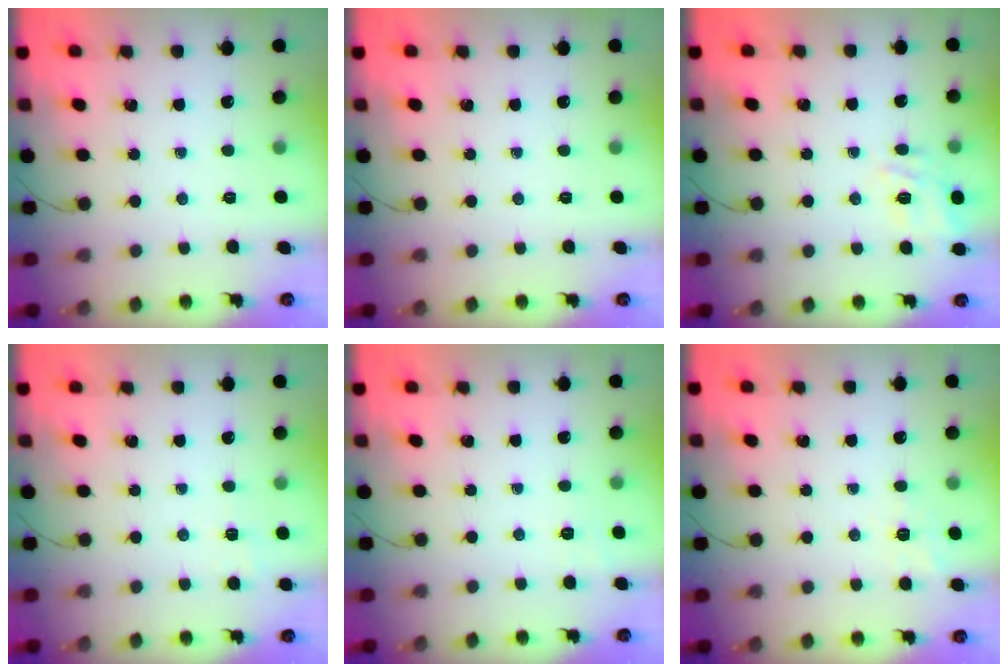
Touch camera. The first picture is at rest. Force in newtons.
{"total": 0.0}
{"total": 5.5, "press": 5.4, "slide": 1.0}
{"total": 1.4, "press": 0.2, "slide": 1.4}
{"total": 1.8, "press": 0.1, "slide": 1.8}
{"total": 1.7, "press": 0.9, "slide": 1.5}